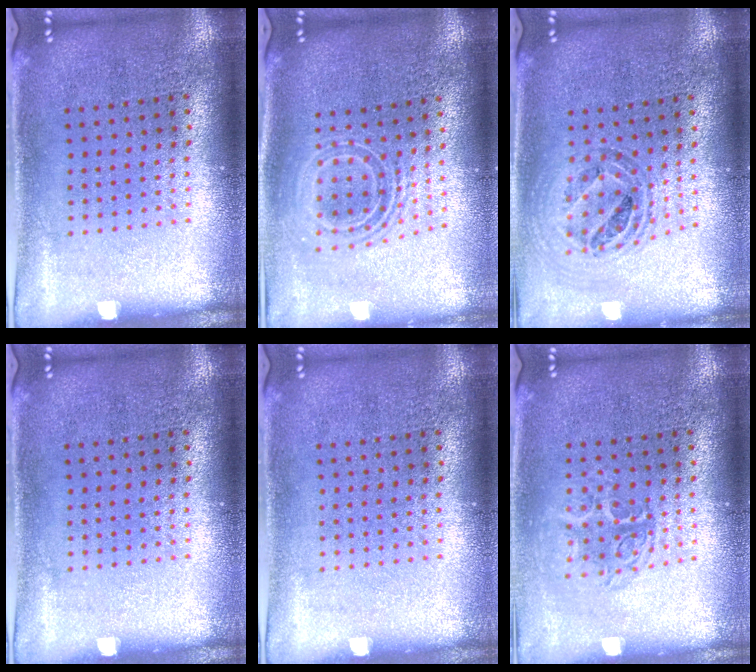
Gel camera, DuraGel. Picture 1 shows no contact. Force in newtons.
{"total": 1.9, "press": 1.5, "slide": 1.2}
{"total": 0.9, "press": 0.9, "slide": 0.0}
{"total": 0.0}
{"total": 0.0}
{"total": 1.2, "press": 1.1, "slide": 0.5}